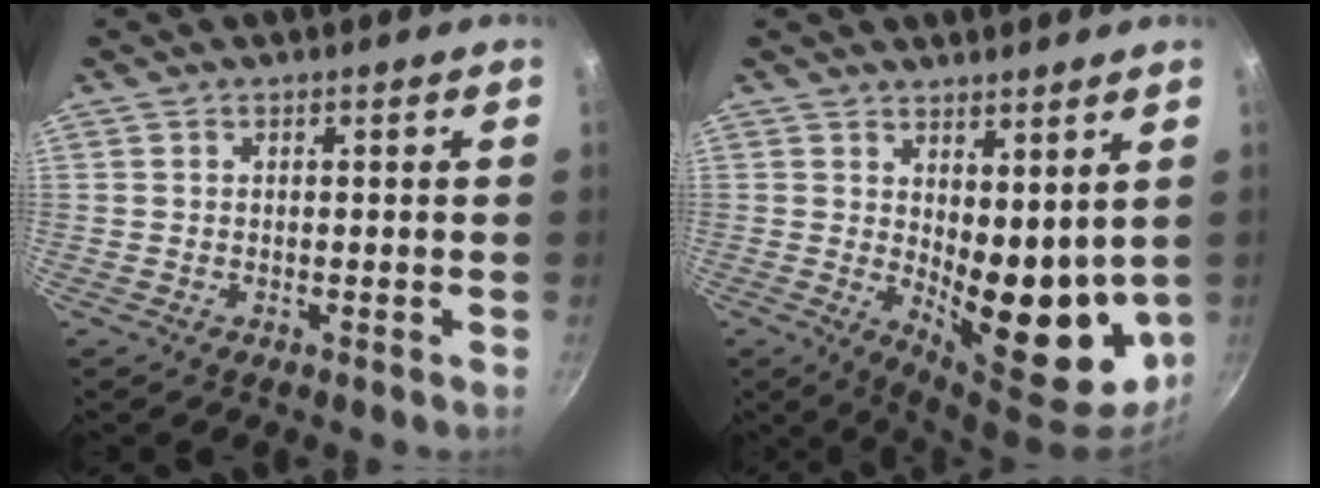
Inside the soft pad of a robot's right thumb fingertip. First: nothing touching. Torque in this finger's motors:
{"motor_torque": [-0.84, 1.40, 1.49, 0.26, 0.16]}